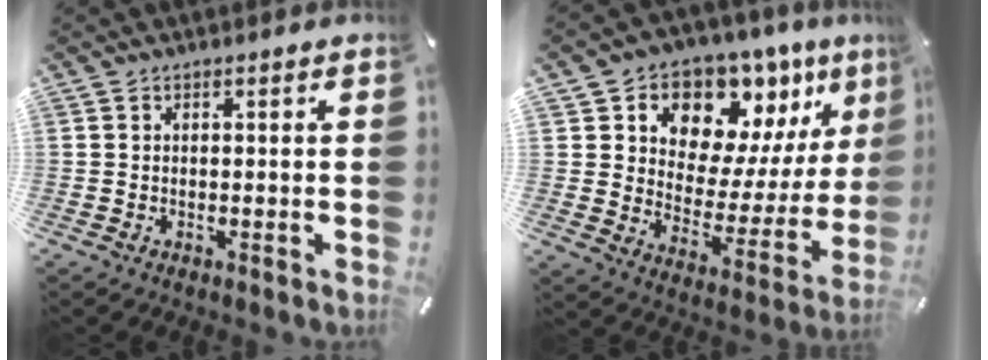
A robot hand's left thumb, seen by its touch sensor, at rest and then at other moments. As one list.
[{"total": 11.7, "force": [8.6, 7.6, 2.3], "torque": [-0.034, -0.100, 0.154]}]